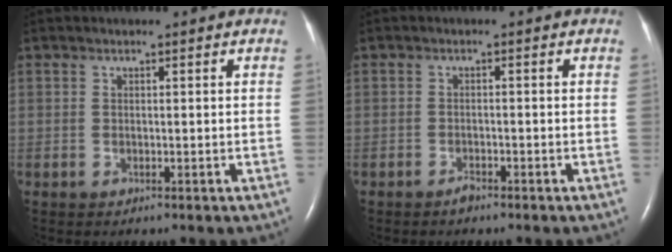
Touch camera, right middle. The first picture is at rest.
{"total": 1.2, "force": [-1.0, 0.3, 0.4], "torque": [-0.012, -0.001, -0.017]}